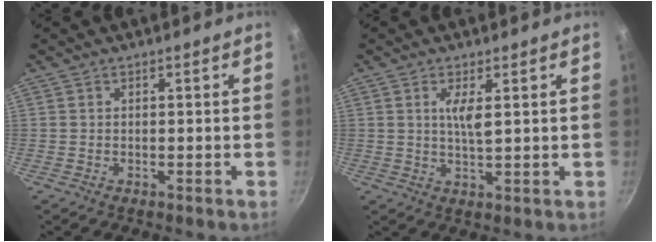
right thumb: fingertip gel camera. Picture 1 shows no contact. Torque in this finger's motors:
{"motor_torque": [-0.44, 0.55, 0.17, -0.06, 0.03]}